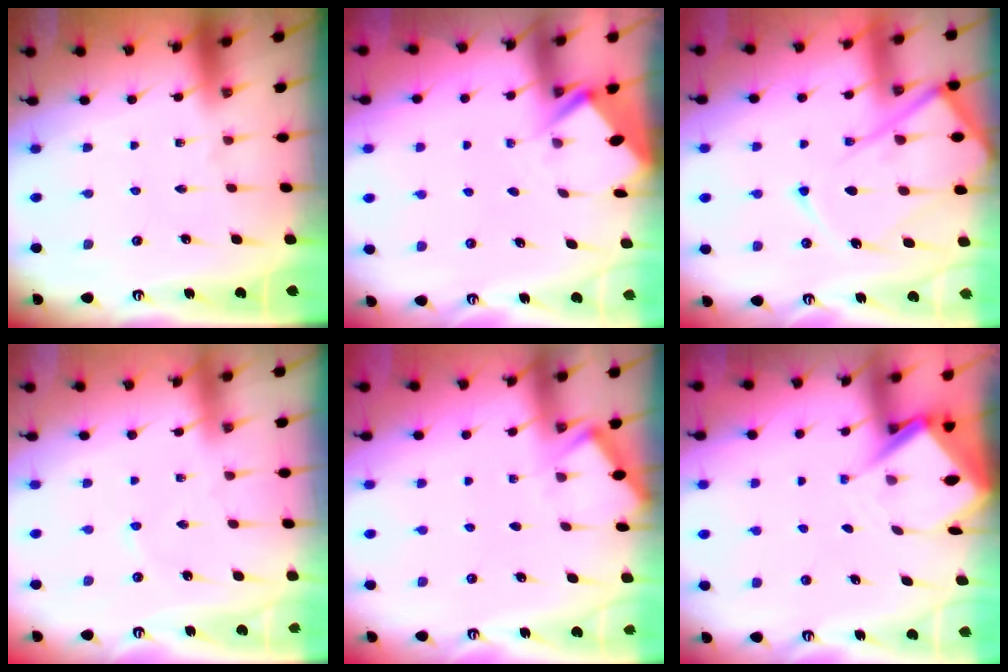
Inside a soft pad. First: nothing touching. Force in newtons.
{"total": 2.8, "press": 2.8, "slide": 0.1}
{"total": 15.8, "press": 15.7, "slide": 1.8}
{"total": 1.7, "press": 1.7, "slide": 0.3}
{"total": 2.1, "press": 2.1, "slide": 0.3}
{"total": 6.0, "press": 6.0, "slide": 0.7}